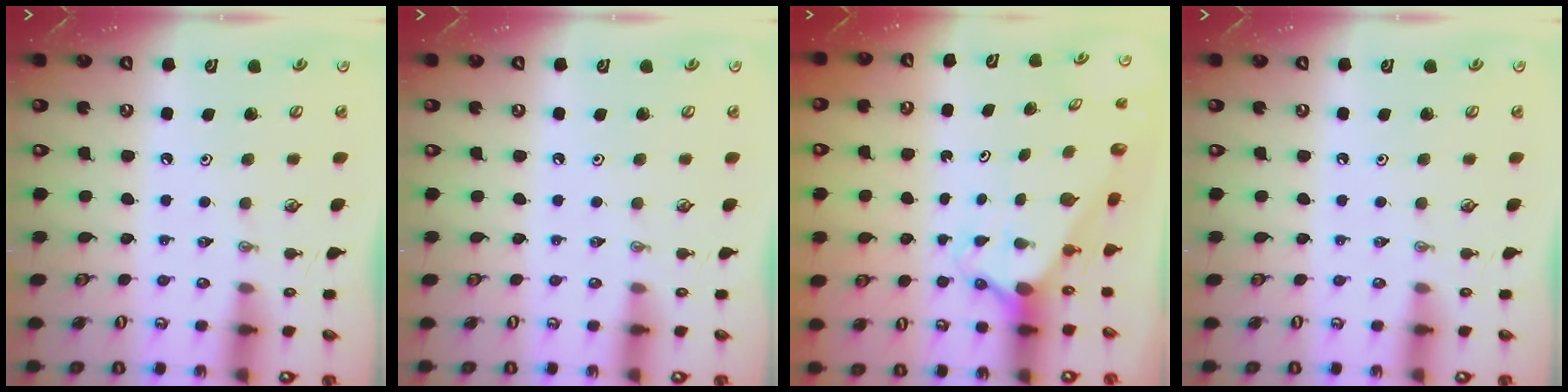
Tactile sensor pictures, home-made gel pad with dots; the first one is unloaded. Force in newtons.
{"total": 0.0}
{"total": 2.1, "press": 2.1, "slide": 0.1}
{"total": 0.0}